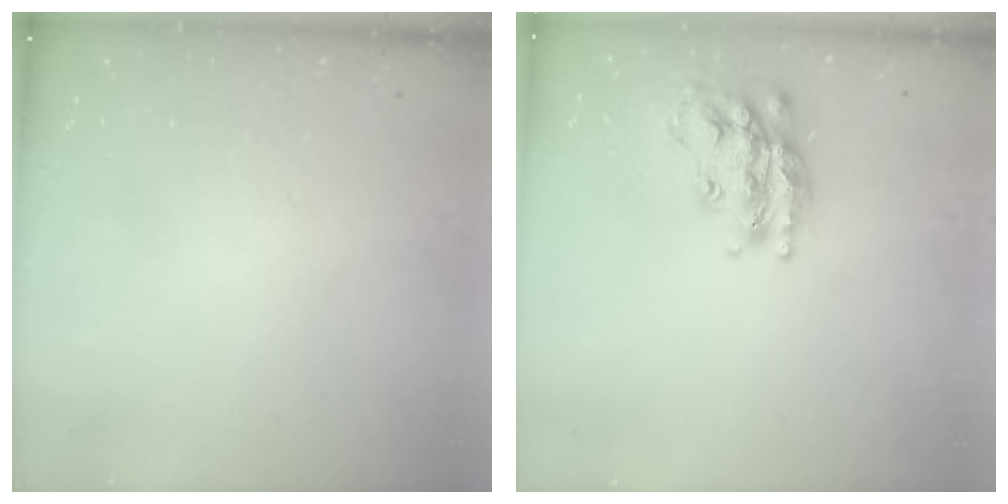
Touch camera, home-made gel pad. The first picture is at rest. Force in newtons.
{"total": 20.0, "press": 19.9, "slide": 1.3}